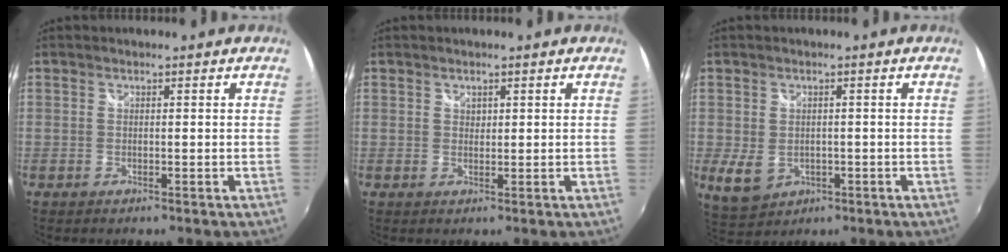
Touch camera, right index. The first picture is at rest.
{"total": 1.0, "force": [0.6, 0.8, 0.2], "torque": [0.001, 0.002, 0.009]}
{"total": 5.5, "force": [-1.1, 4.4, 3.1], "torque": [-0.063, -0.012, -0.008]}